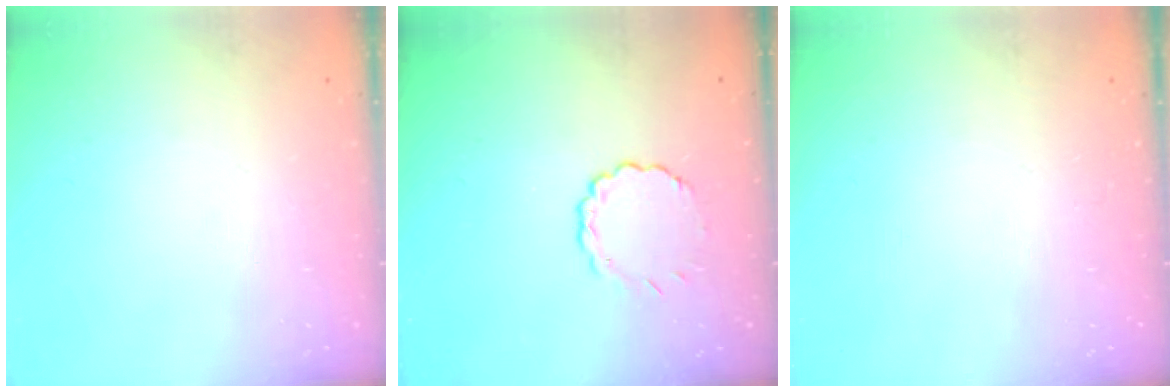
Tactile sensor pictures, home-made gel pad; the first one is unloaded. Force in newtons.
{"total": 2.8, "press": 2.7, "slide": 0.9}
{"total": 0.0}